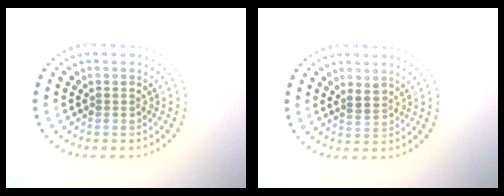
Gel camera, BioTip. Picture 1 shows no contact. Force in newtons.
{"total": 1.0, "press": 0.7, "slide": 0.7}